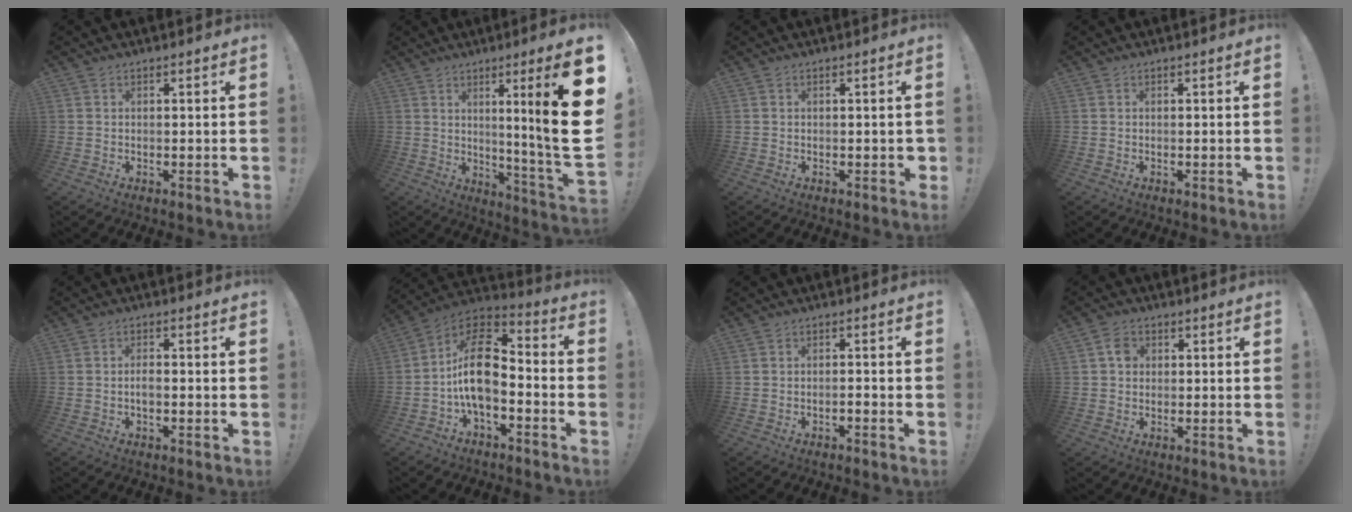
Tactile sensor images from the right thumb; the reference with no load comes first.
{"total": 16.9, "force": [4.0, -1.6, 16.4], "torque": [-0.239, -0.044, 0.043]}
{"total": 1.0, "force": [-0.2, 0.7, 0.7], "torque": [-0.003, 0.001, -0.004]}
{"total": 0.0}
{"total": 2.4, "force": [-0.9, 1.0, 2.0], "torque": [-0.044, 0.001, -0.019]}
{"total": 16.0, "force": [-2.4, 9.2, 12.9], "torque": [-0.219, 0.023, -0.036]}
{"total": 1.3, "force": [-1.1, 0.0, 0.7], "torque": [-0.010, 0.000, -0.020]}
{"total": 4.0, "force": [0.7, 3.3, 2.1], "torque": [-0.019, 0.002, 0.009]}